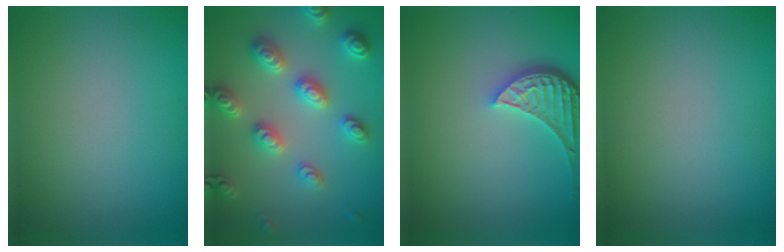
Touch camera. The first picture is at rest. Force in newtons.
{"total": 5.3, "press": 5.1, "slide": 1.2}
{"total": 4.3, "press": 3.5, "slide": 2.6}
{"total": 0.0}